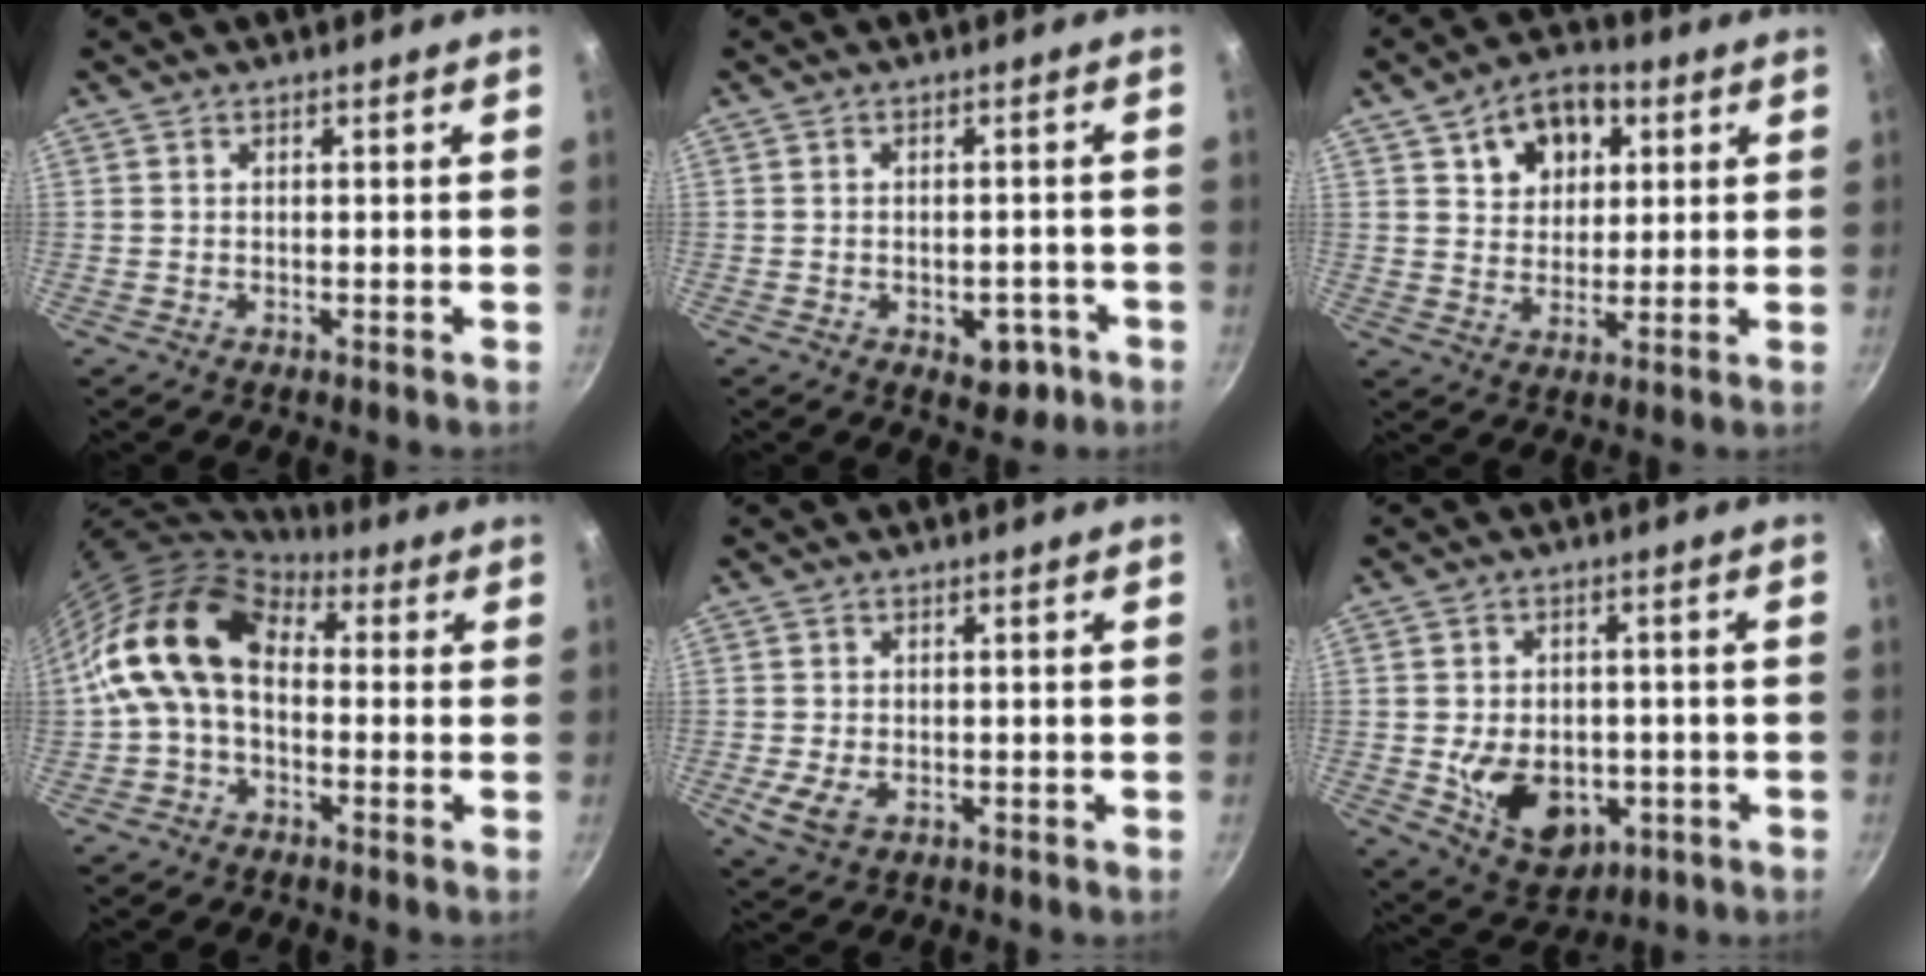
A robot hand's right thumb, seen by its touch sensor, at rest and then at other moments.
{"total": 5.8, "force": [-2.4, 3.5, 3.9], "torque": [-0.024, 0.015, -0.022]}
{"total": 10.6, "force": [4.2, 7.7, 6.0], "torque": [-0.062, -0.004, 0.063]}
{"total": 13.5, "force": [0.4, 9.3, 9.8], "torque": [-0.154, 0.032, -0.015]}
{"total": 4.2, "force": [-1.2, 2.5, 3.1], "torque": [-0.059, 0.002, -0.018]}
{"total": 12.2, "force": [-3.0, 8.6, 8.2], "torque": [-0.105, 0.001, -0.028]}